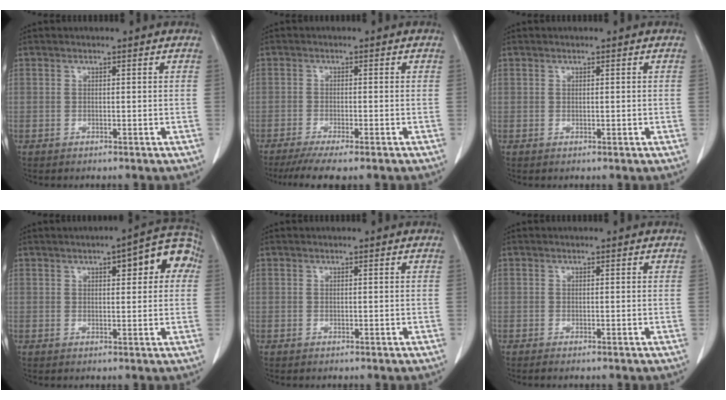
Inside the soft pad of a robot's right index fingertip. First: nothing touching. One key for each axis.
{"total": 7.4, "fx": -6.0, "fy": 0.2, "fz": 4.4, "tx": -0.064, "ty": -0.015, "tz": -0.094}
{"total": 0.0}
{"total": 8.5, "fx": 2.8, "fy": 2.3, "fz": 7.7, "tx": -0.090, "ty": 0.028, "tz": 0.029}
{"total": 0.0}
{"total": 0.6, "fx": -0.4, "fy": -0.3, "fz": 0.3, "tx": -0.009, "ty": -0.002, "tz": -0.009}